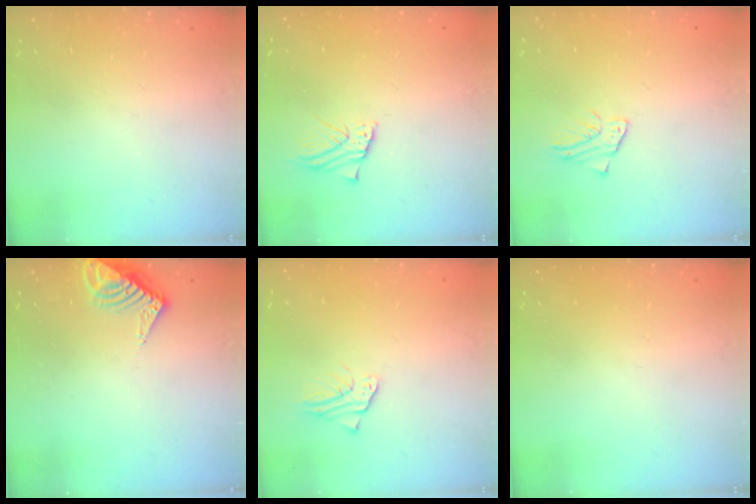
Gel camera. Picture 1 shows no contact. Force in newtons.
{"total": 2.1, "press": 2.1, "slide": 0.0}
{"total": 1.8, "press": 1.7, "slide": 0.1}
{"total": 8.5, "press": 8.5, "slide": 0.7}
{"total": 2.5, "press": 2.5, "slide": 0.2}
{"total": 0.0}